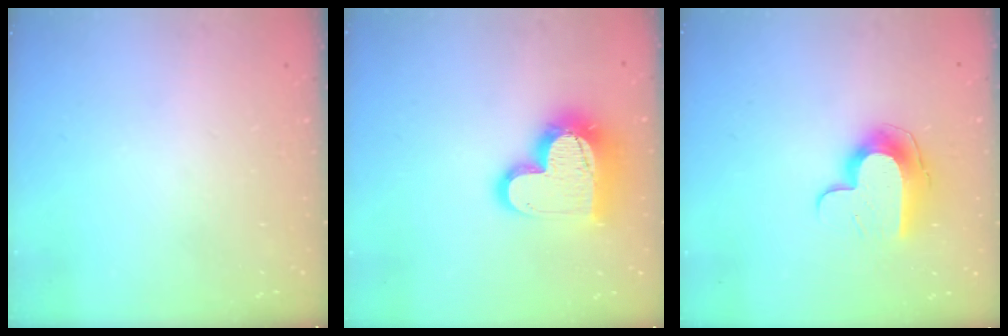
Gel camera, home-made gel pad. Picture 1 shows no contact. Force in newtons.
{"total": 17.1, "press": 17.0, "slide": 1.4}
{"total": 10.0, "press": 9.9, "slide": 1.1}